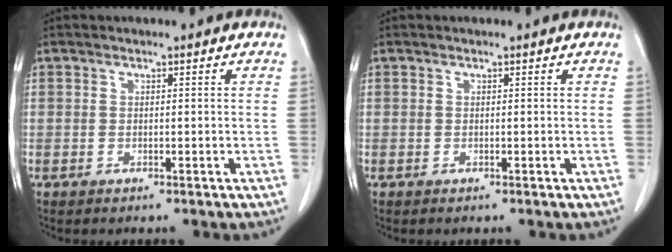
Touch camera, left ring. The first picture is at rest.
{"total": 0.0}